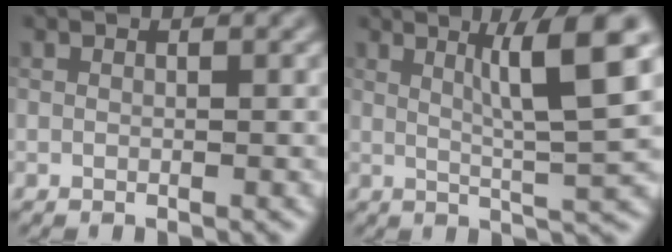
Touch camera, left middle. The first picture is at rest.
{"total": 7.2, "force": [2.5, 0.7, 6.7], "torque": [-0.099, 0.008, 0.046]}